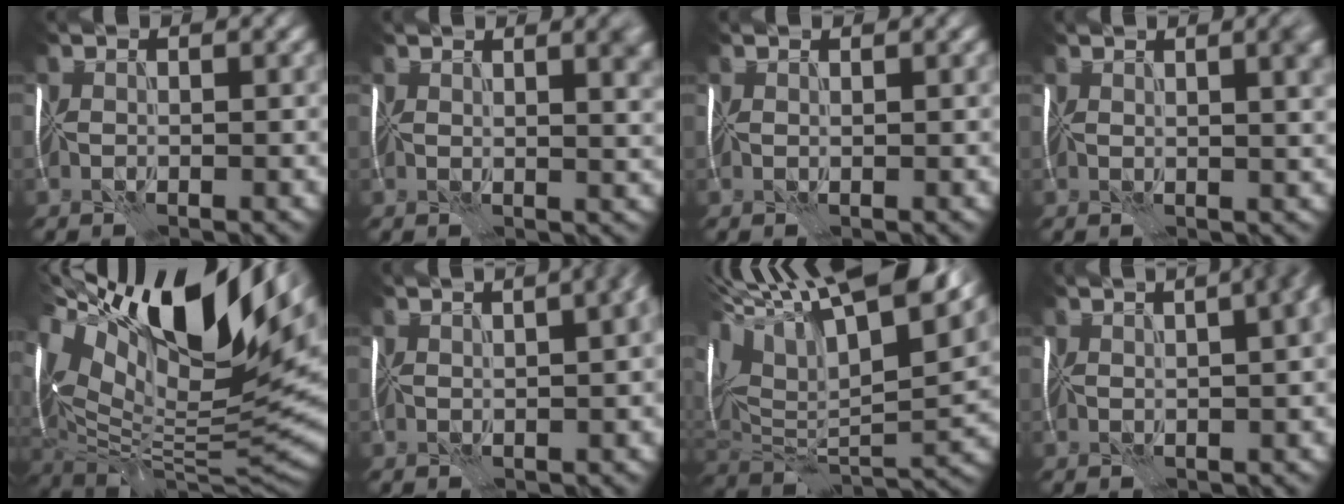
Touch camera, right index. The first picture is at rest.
{"total": 5.2, "force": [2.9, 2.1, 3.8], "torque": [-0.012, 0.011, 0.035]}
{"total": 1.0, "force": [1.0, 0.2, 0.2], "torque": [-0.004, 0.004, 0.015]}
{"total": 6.1, "force": [2.9, 2.4, 4.8], "torque": [-0.023, 0.018, 0.030]}
{"total": 18.1, "force": [7.3, 7.3, 14.8], "torque": [-0.263, 0.023, 0.124]}
{"total": 11.8, "force": [4.5, 5.6, 9.4], "torque": [-0.071, 0.064, 0.033]}
{"total": 17.4, "force": [8.1, 6.7, 13.8], "torque": [-0.279, 0.052, 0.135]}
{"total": 16.1, "force": [6.1, 8.1, 12.5], "torque": [-0.086, 0.077, 0.045]}